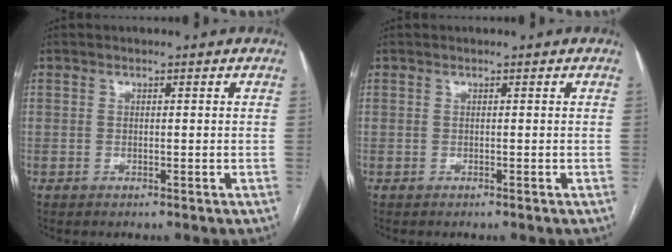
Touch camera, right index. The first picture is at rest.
{"total": 0.0}